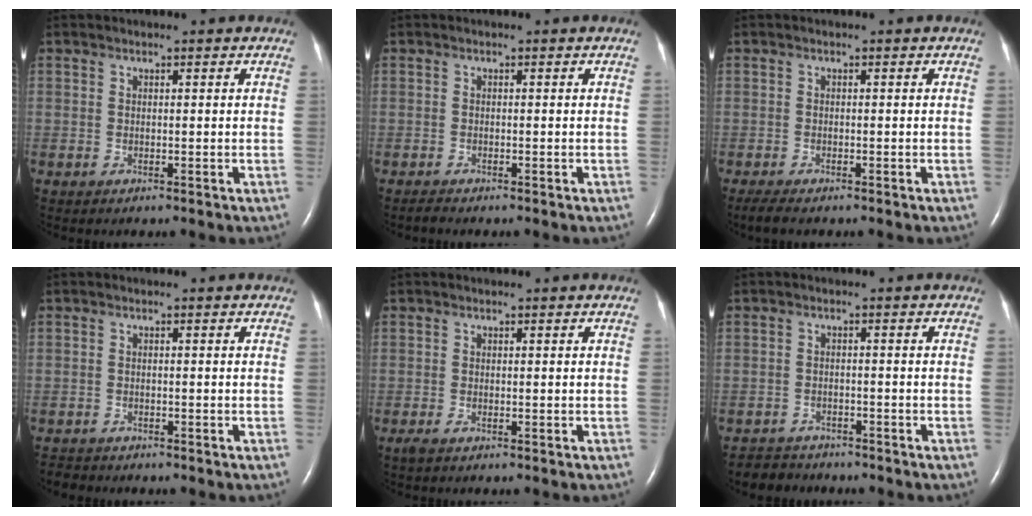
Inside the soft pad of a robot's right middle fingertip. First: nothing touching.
{"total": 0.6, "force": [-0.6, -0.1, 0.1], "torque": [-0.009, -0.003, -0.012]}
{"total": 2.4, "force": [-1.9, 0.4, 1.4], "torque": [-0.034, -0.010, -0.030]}
{"total": 1.8, "force": [-1.7, 0.5, -0.2], "torque": [0.000, -0.007, -0.029]}
{"total": 0.8, "force": [-0.6, 0.1, 0.6], "torque": [-0.019, -0.004, -0.011]}
{"total": 4.0, "force": [-3.7, 1.4, -0.5], "torque": [0.004, -0.006, -0.063]}